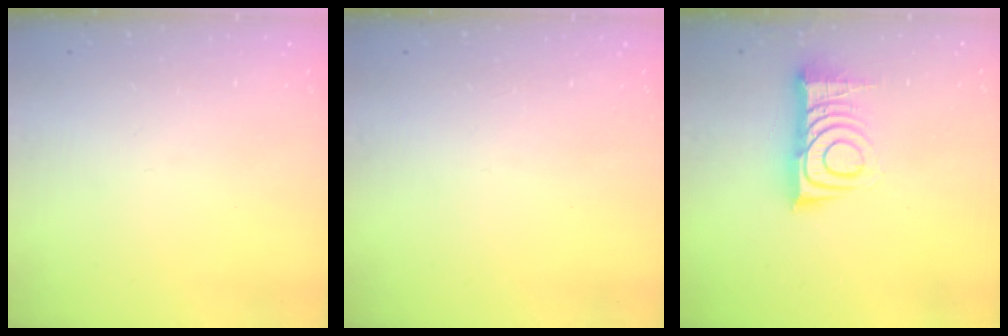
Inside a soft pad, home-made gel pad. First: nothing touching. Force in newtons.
{"total": 2.6, "press": 2.6, "slide": 0.4}
{"total": 11.2, "press": 11.2, "slide": 1.0}